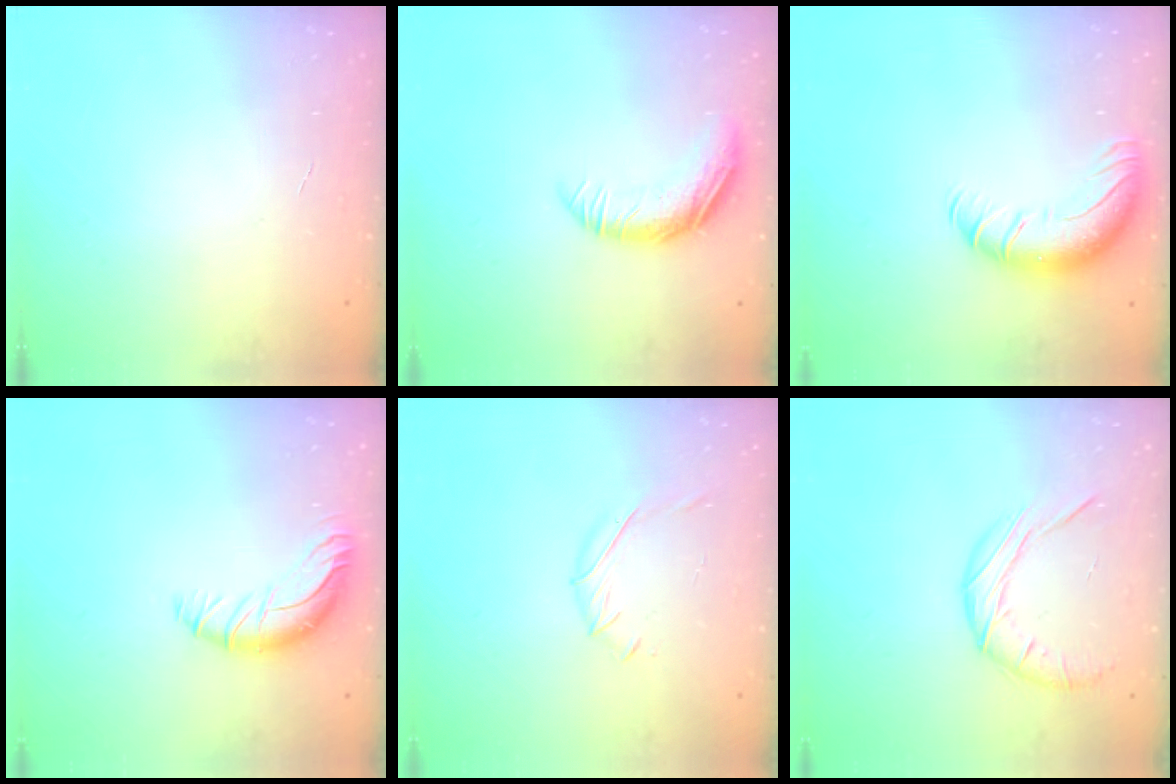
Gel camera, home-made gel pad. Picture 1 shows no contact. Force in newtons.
{"total": 11.5, "press": 11.3, "slide": 1.8}
{"total": 11.8, "press": 11.4, "slide": 3.0}
{"total": 10.9, "press": 10.6, "slide": 2.6}
{"total": 3.8, "press": 3.7, "slide": 1.0}
{"total": 11.2, "press": 11.1, "slide": 0.7}